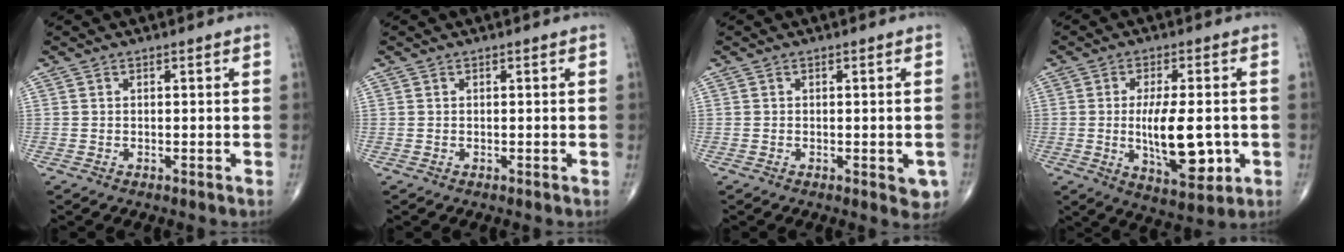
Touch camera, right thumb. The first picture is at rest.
{"total": 0.0}
{"total": 3.3, "force": [-1.0, 1.5, 2.7], "torque": [-0.011, -0.002, -0.012]}
{"total": 13.0, "force": [-1.7, 5.2, 11.8], "torque": [-0.176, -0.011, -0.016]}